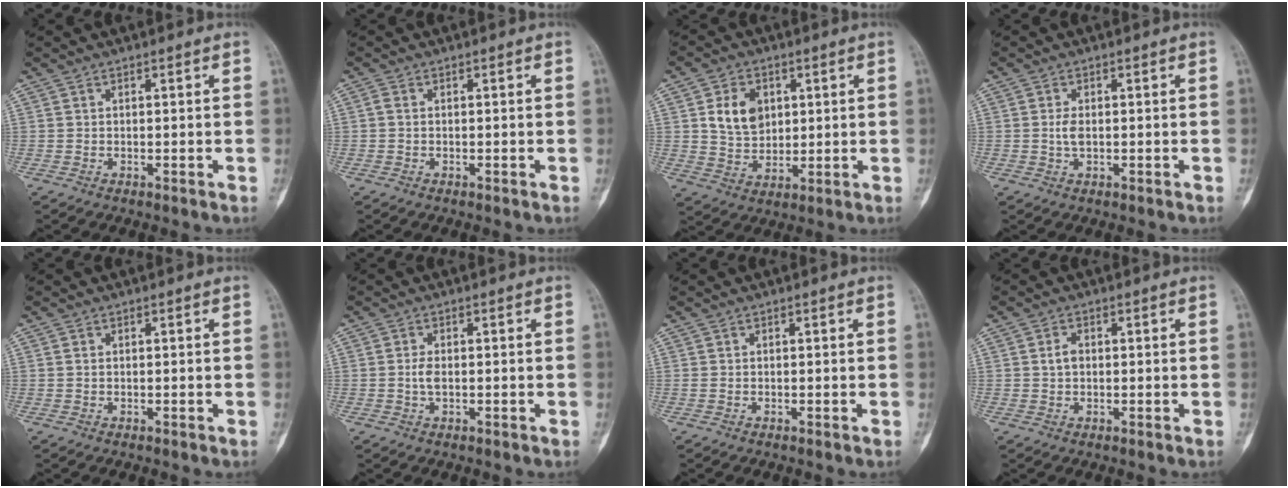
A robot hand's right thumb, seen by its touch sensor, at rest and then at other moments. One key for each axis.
{"total": 1.0, "fx": 0.0, "fy": 0.6, "fz": 0.7, "tx": -0.016, "ty": 0.001, "tz": 0.000}
{"total": 8.8, "fx": 2.5, "fy": 6.5, "fz": 5.2, "tx": -0.065, "ty": -0.015, "tz": 0.051}
{"total": 2.3, "fx": 0.0, "fy": 1.3, "fz": 1.9, "tx": -0.039, "ty": 0.001, "tz": 0.001}
{"total": 0.5, "fx": 0.2, "fy": 0.4, "fz": 0.4, "tx": -0.011, "ty": 0.003, "tz": 0.005}
{"total": 2.1, "fx": -0.1, "fy": 1.1, "fz": 1.7, "tx": -0.036, "ty": 0.002, "tz": -0.002}
{"total": 0.0}
{"total": 2.2, "fx": 0.2, "fy": 1.5, "fz": 1.6, "tx": -0.026, "ty": 0.005, "tz": 0.004}